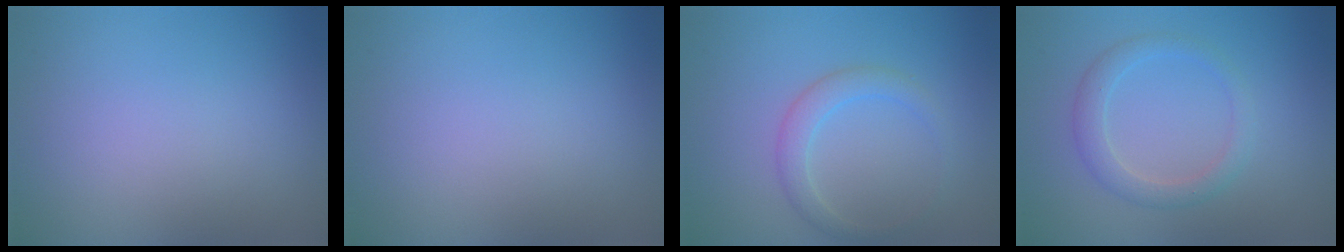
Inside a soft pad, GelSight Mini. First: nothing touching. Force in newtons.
{"total": 0.0}
{"total": 2.1, "press": 2.1, "slide": 0.1}
{"total": 2.4, "press": 2.4, "slide": 0.2}